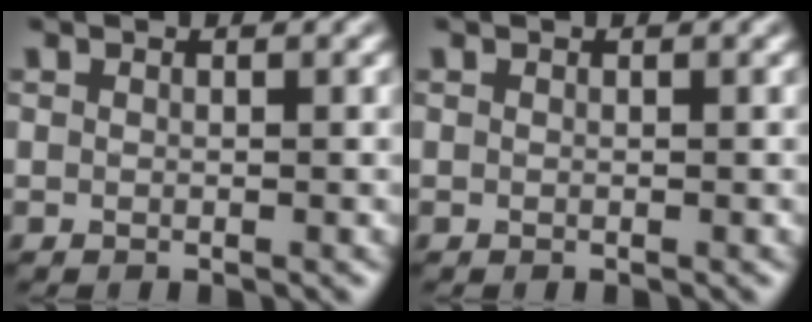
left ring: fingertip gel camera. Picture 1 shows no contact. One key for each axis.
{"total": 0.0}